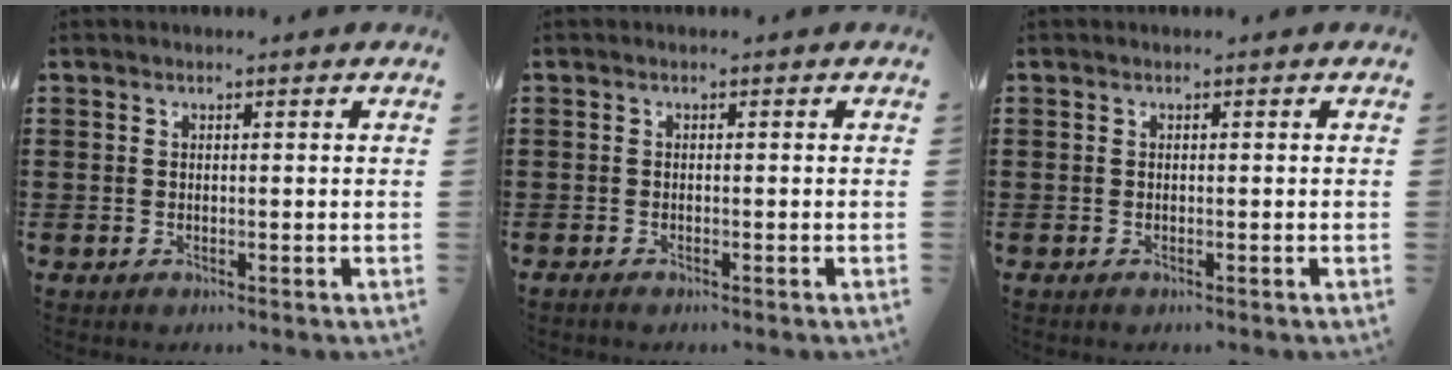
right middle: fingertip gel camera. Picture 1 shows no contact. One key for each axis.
{"total": 0.5, "fx": -0.4, "fy": 0.0, "fz": 0.3, "tx": -0.008, "ty": -0.007, "tz": -0.006}
{"total": 0.0}